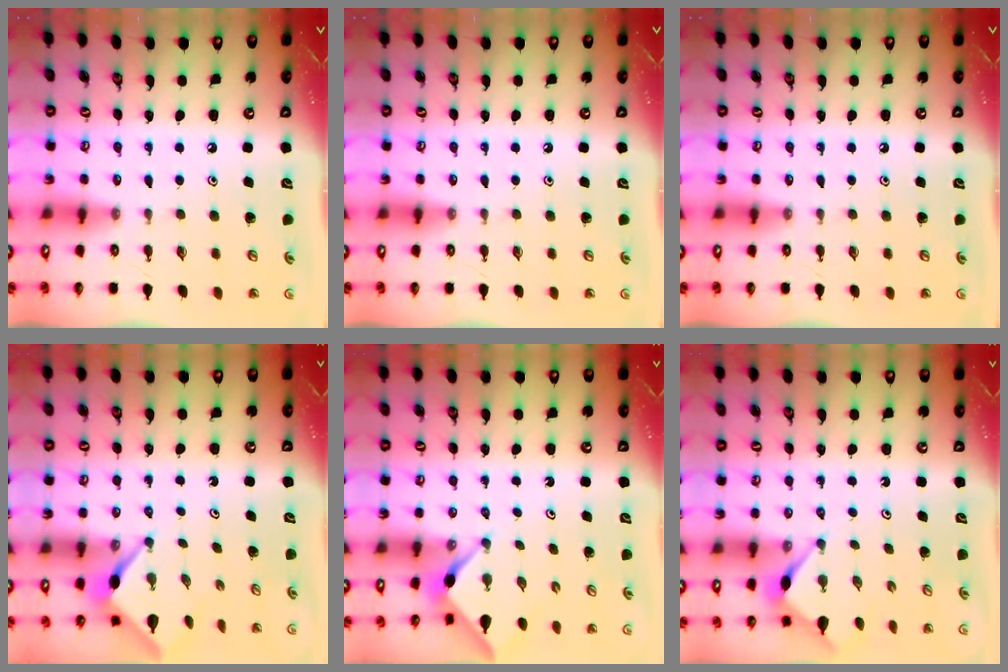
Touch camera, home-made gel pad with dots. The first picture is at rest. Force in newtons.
{"total": 0.0}
{"total": 0.0}
{"total": 2.9, "press": 2.9, "slide": 0.3}
{"total": 3.1, "press": 3.1, "slide": 0.3}
{"total": 3.2, "press": 3.2, "slide": 0.4}